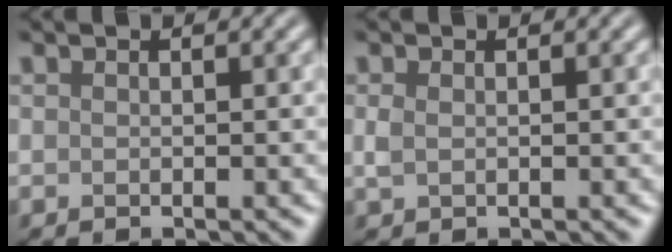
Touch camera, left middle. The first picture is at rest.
{"total": 1.0, "force": [0.1, 0.7, 0.7], "torque": [-0.019, -0.001, 0.003]}